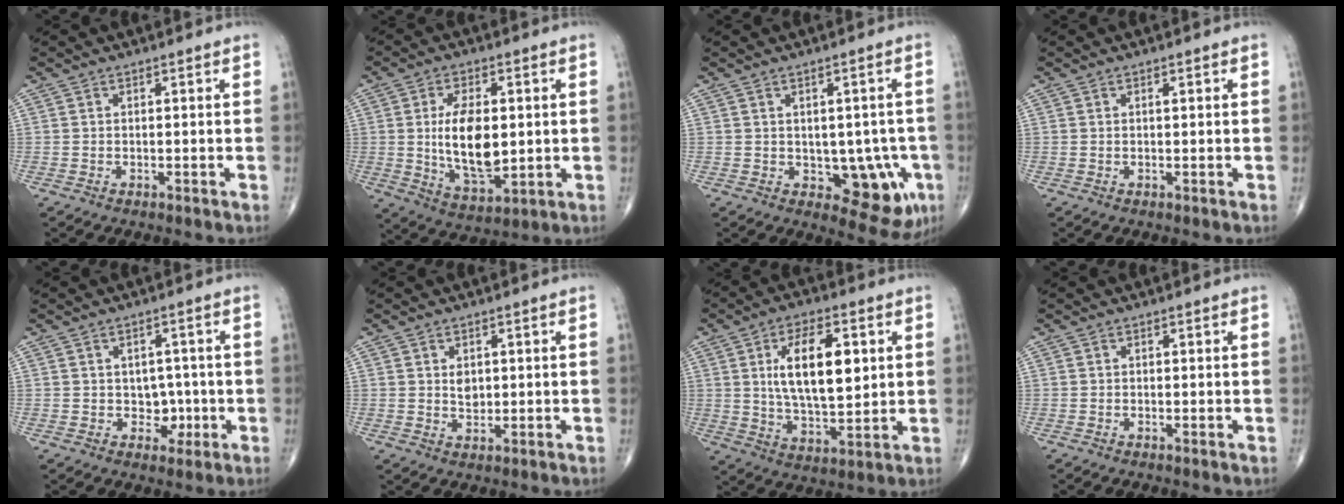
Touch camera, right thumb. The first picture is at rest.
{"total": 13.4, "force": [0.6, 6.9, 11.5], "torque": [-0.188, -0.015, 0.020]}
{"total": 9.7, "force": [-2.1, 5.4, 7.8], "torque": [-0.051, -0.002, -0.014]}
{"total": 0.6, "force": [0.2, 0.1, 0.5], "torque": [-0.009, 0.001, 0.002]}
{"total": 4.2, "force": [-0.6, 3.5, 2.2], "torque": [0.005, 0.008, -0.008]}
{"total": 2.6, "force": [0.6, 1.8, 1.8], "torque": [-0.019, -0.007, 0.012]}
{"total": 14.9, "force": [3.3, 7.0, 12.7], "torque": [-0.198, -0.013, 0.062]}
{"total": 0.0}